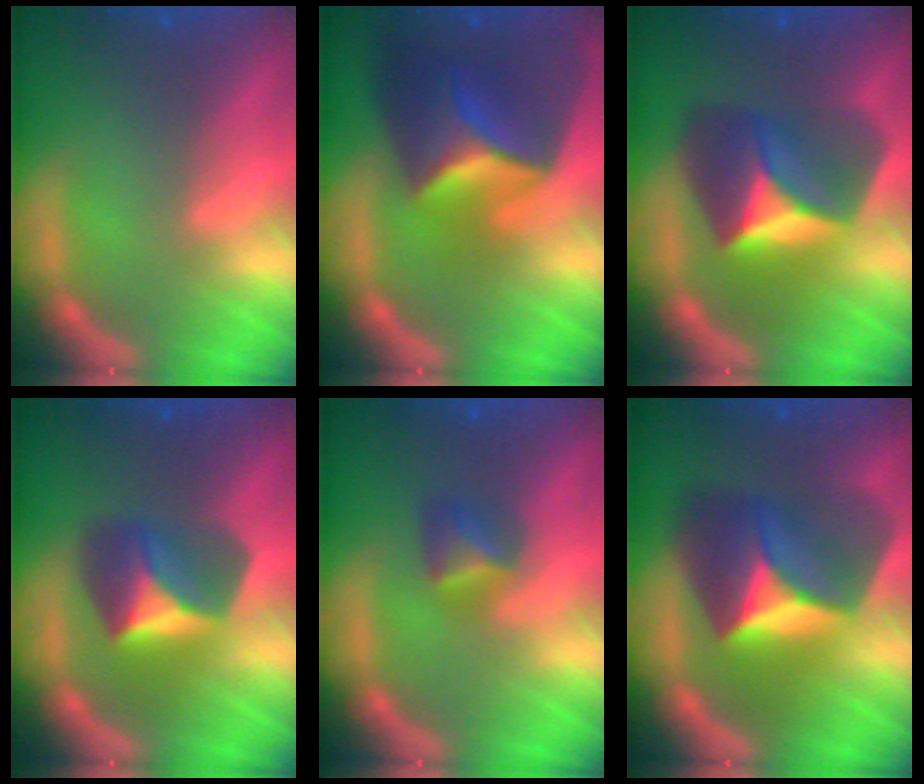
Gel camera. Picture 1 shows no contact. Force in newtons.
{"total": 8.9}
{"total": 7.9}
{"total": 5.4}
{"total": 2.4}
{"total": 9.0}